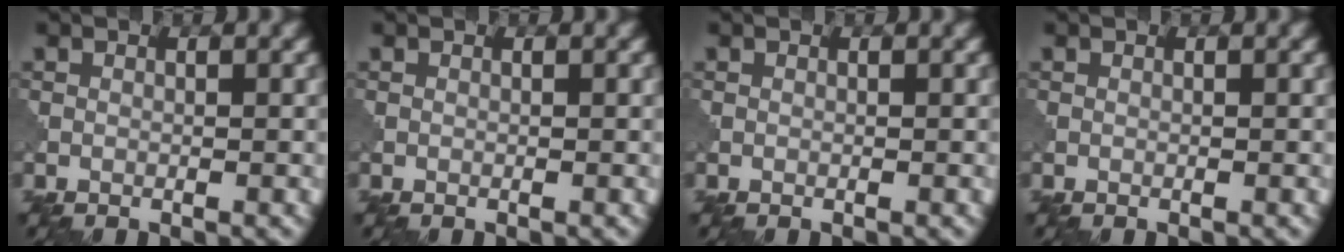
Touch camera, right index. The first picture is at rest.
{"total": 0.0}
{"total": 0.0}
{"total": 0.0}